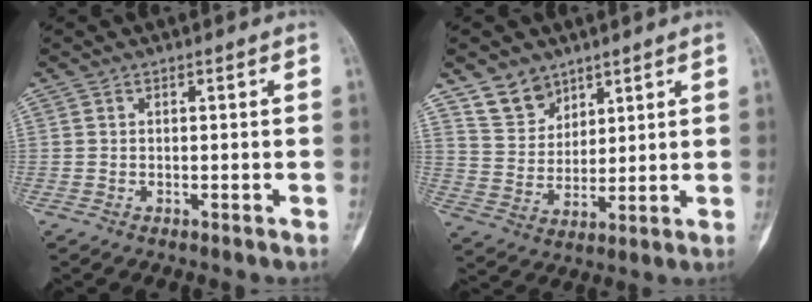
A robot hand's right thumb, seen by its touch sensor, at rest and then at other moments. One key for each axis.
{"total": 7.8, "fx": 5.7, "fy": 5.0, "fz": 1.7, "tx": -0.007, "ty": -0.039, "tz": 0.119}